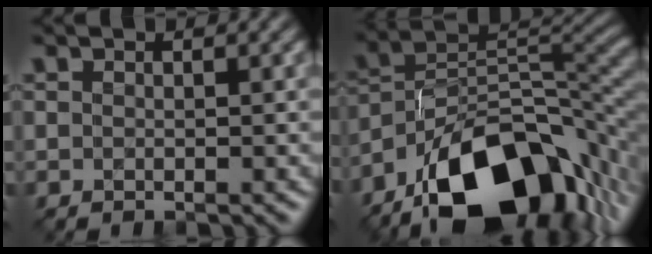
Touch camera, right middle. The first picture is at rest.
{"total": 16.0, "force": [-9.8, 7.5, 10.2], "torque": [-0.169, 0.010, -0.178]}